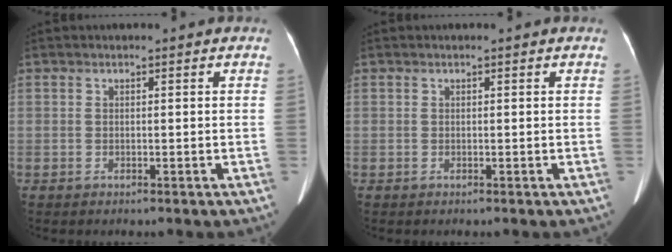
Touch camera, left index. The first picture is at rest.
{"total": 0.0}